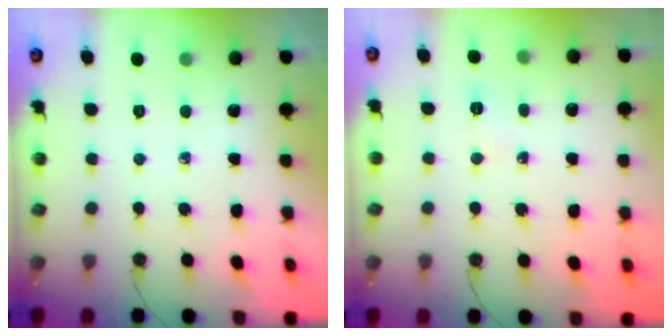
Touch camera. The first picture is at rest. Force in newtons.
{"total": 5.6, "press": 3.8, "slide": 4.1}